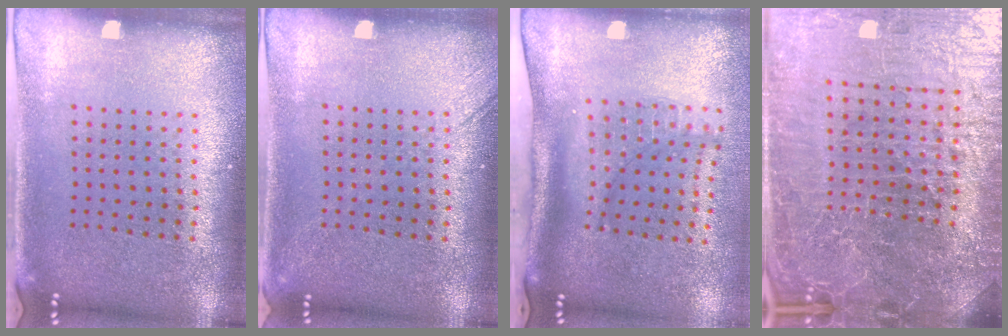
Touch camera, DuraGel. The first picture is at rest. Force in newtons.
{"total": 1.4, "press": 1.3, "slide": 0.3}
{"total": 2.3, "press": 1.6, "slide": 1.7}
{"total": 7.1, "press": 6.3, "slide": 3.5}